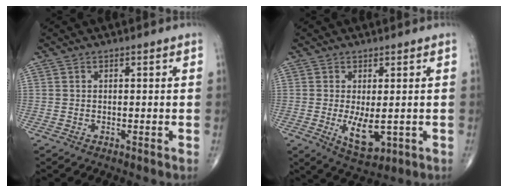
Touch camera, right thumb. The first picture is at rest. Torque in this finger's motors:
{"motor_torque": [-0.36, 0.39, 0.24, 0.30, 0.19]}